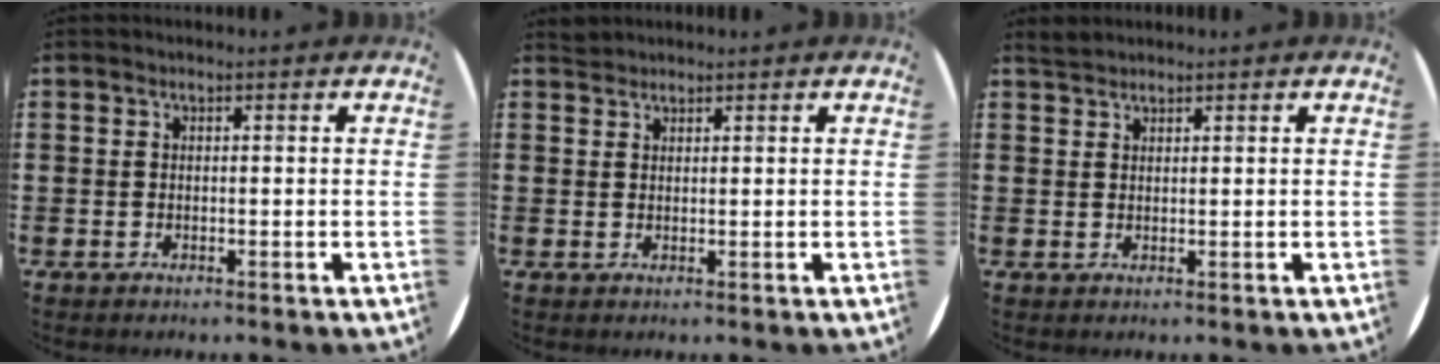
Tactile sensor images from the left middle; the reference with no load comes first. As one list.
[{"total": 1.1, "force": [1.1, 0.2, -0.2], "torque": [0.001, 0.002, 0.021]}, {"total": 1.3, "force": [1.2, 0.3, 0.0], "torque": [-0.003, 0.003, 0.025]}]